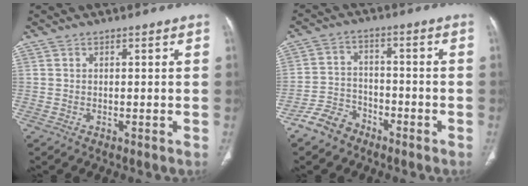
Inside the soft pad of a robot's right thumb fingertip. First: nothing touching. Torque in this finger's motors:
{"motor_torque": [2.62, 2.39, 0.46, -0.76, -0.05]}